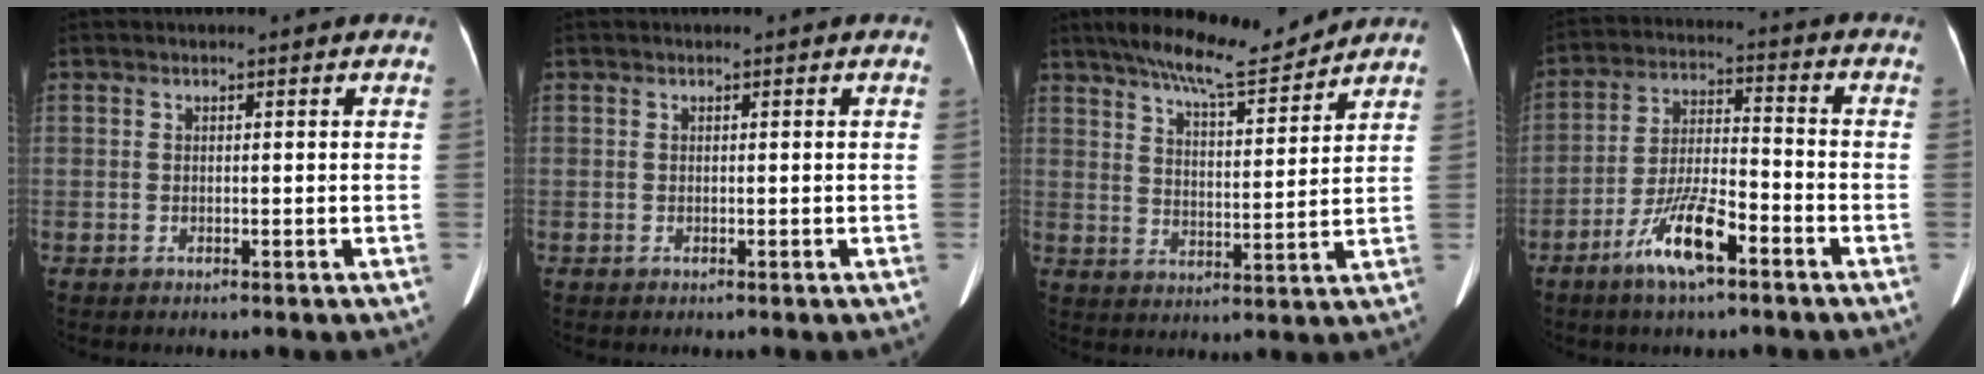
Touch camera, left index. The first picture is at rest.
{"total": 0.0}
{"total": 10.5, "force": [9.3, 0.8, 4.8], "torque": [-0.079, 0.000, 0.150]}
{"total": 9.8, "force": [-5.8, 2.1, 7.6], "torque": [-0.155, -0.003, -0.108]}